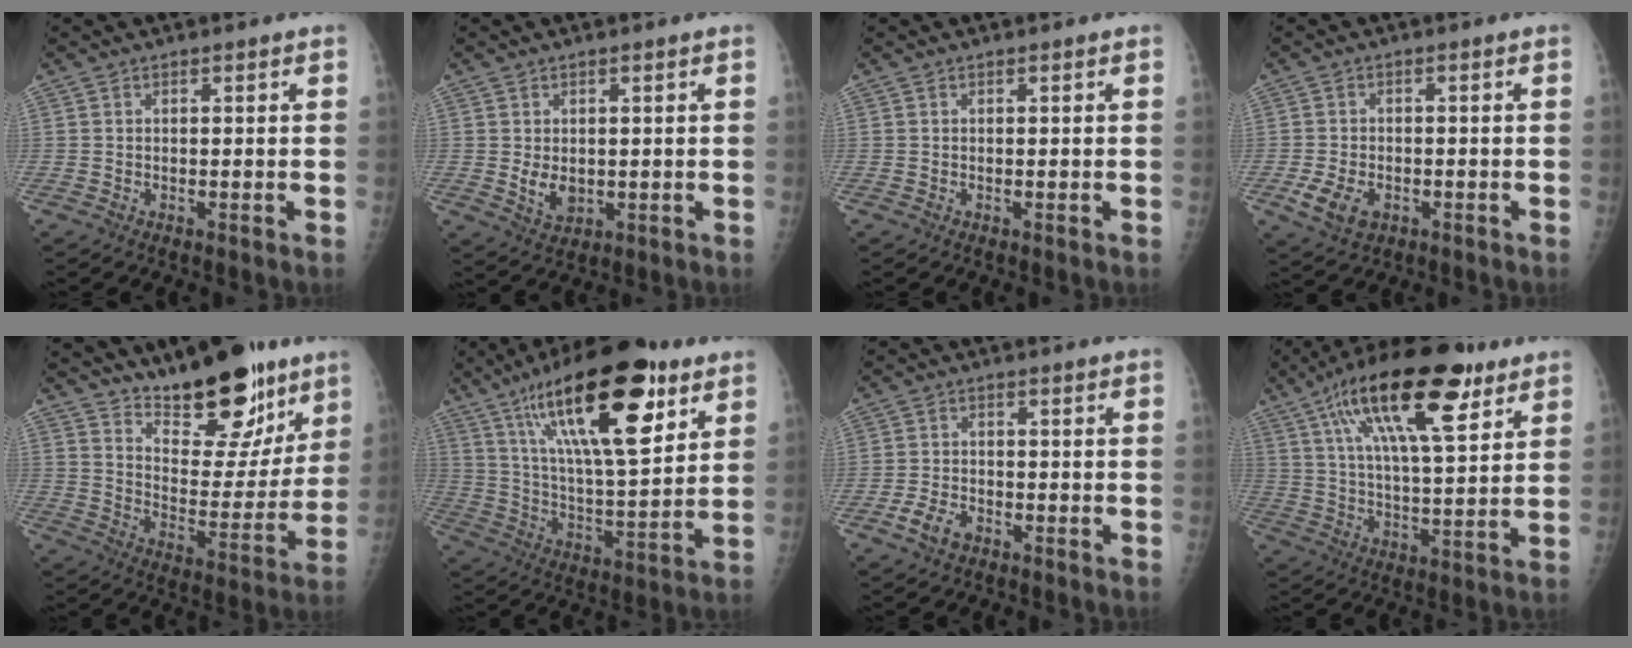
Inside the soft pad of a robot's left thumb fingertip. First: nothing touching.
{"total": 4.5, "force": [-0.1, 3.2, 3.2], "torque": [-0.042, -0.009, 0.009]}
{"total": 0.0}
{"total": 6.0, "force": [-2.3, 4.0, 3.9], "torque": [-0.071, 0.002, -0.035]}
{"total": 18.7, "force": [13.2, 7.6, 10.9], "torque": [-0.109, -0.092, 0.208]}
{"total": 25.2, "force": [13.0, 8.2, 19.9], "torque": [-0.310, -0.039, 0.222]}
{"total": 4.4, "force": [-2.6, 2.6, 2.5], "torque": [-0.047, 0.014, -0.046]}
{"total": 22.2, "force": [11.2, 7.8, 17.5], "torque": [-0.281, -0.019, 0.183]}